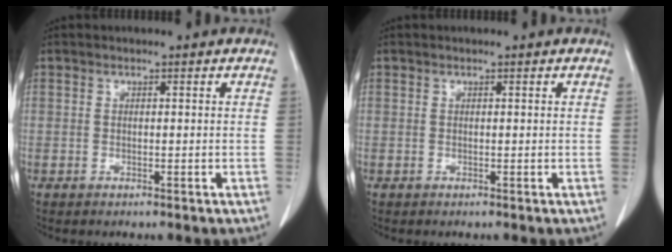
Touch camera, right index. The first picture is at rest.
{"total": 0.0}